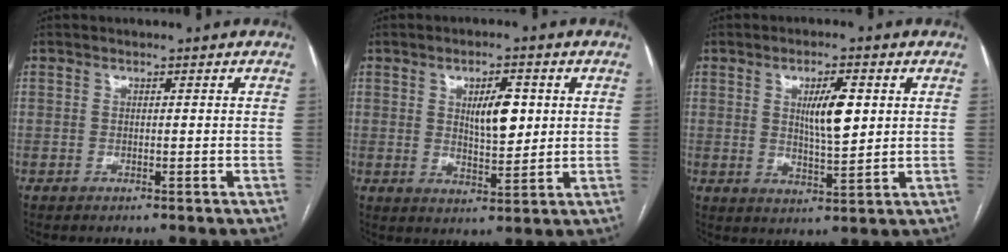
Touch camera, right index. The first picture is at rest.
{"total": 6.7, "force": [1.7, 2.5, 6.0], "torque": [-0.097, 0.002, 0.034]}
{"total": 6.9, "force": [1.8, 1.7, 6.5], "torque": [-0.109, 0.000, 0.033]}